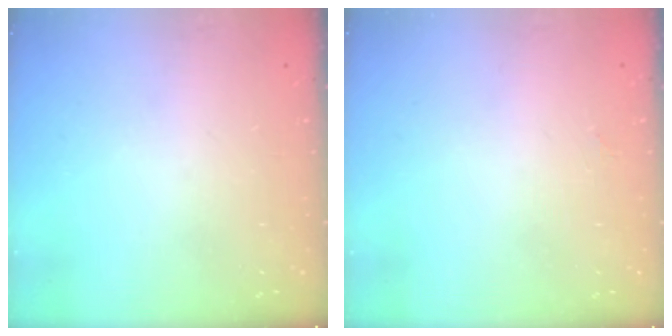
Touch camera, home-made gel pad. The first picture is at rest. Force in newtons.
{"total": 2.0, "press": 2.0, "slide": 0.2}